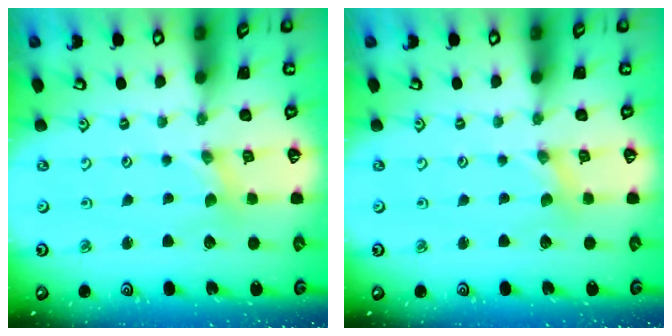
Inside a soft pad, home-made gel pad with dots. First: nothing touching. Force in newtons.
{"total": 0.0}